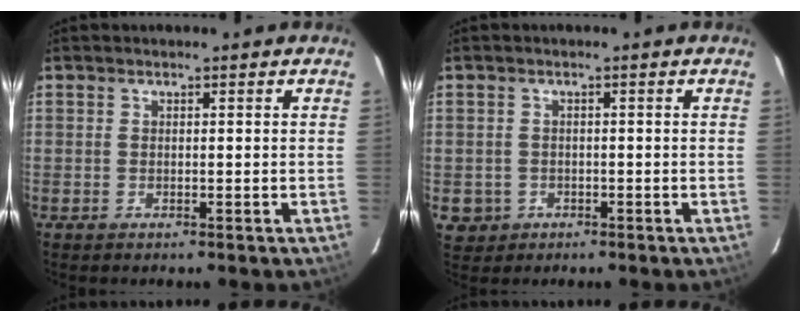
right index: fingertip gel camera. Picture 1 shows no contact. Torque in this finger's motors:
{"motor_torque": [-0.30, 0.02, -1.05, -0.21]}